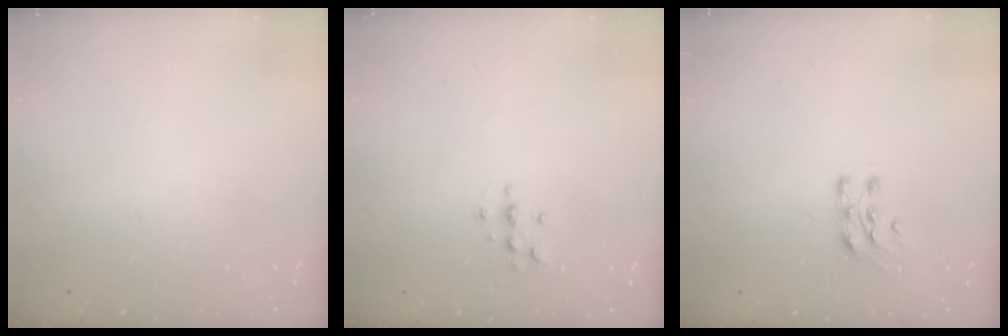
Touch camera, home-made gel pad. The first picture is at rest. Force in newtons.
{"total": 4.9, "press": 4.9, "slide": 0.6}
{"total": 7.2, "press": 7.2, "slide": 0.7}